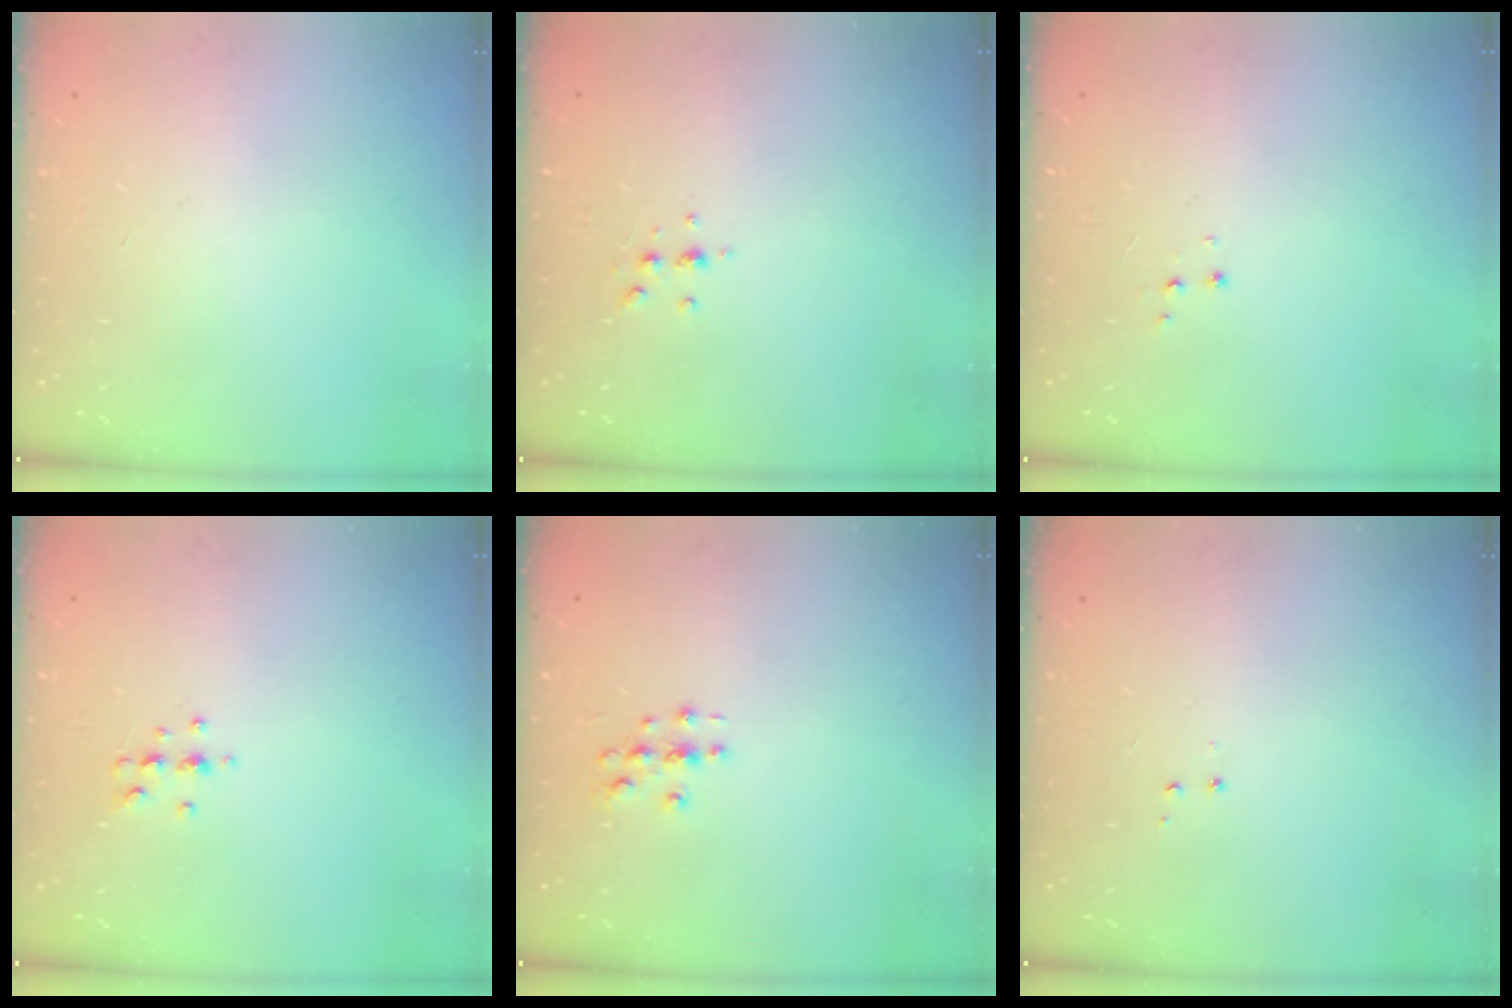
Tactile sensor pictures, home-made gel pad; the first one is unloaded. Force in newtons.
{"total": 6.1, "press": 6.1, "slide": 0.7}
{"total": 3.4, "press": 3.3, "slide": 0.6}
{"total": 5.6, "press": 5.4, "slide": 1.5}
{"total": 2.8, "press": 2.8, "slide": 0.3}
{"total": 3.5, "press": 3.5, "slide": 0.5}